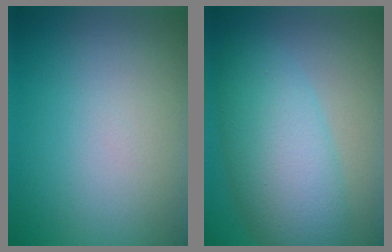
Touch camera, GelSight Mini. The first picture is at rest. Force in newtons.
{"total": 7.5, "press": 7.5, "slide": 0.2}